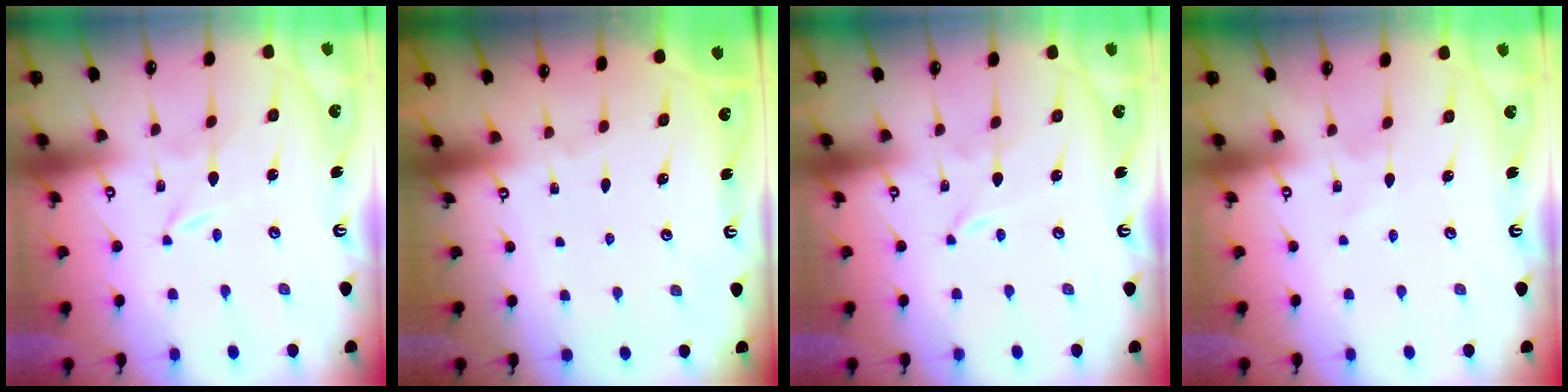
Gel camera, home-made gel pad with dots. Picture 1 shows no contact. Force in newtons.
{"total": 0.0}
{"total": 0.0}
{"total": 1.1, "press": 1.1, "slide": 0.1}